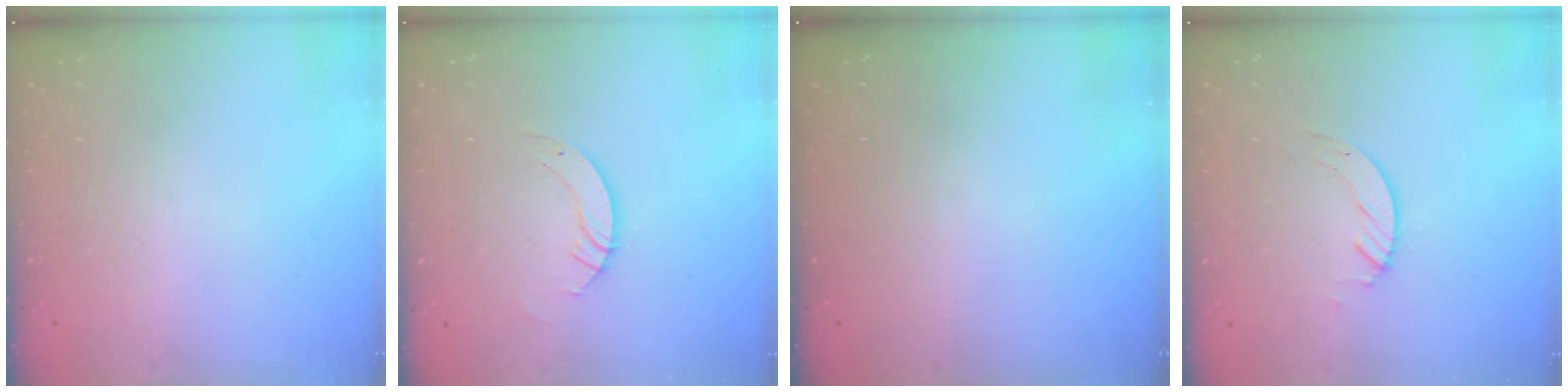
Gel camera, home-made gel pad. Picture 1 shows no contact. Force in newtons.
{"total": 3.8, "press": 3.7, "slide": 0.4}
{"total": 0.0}
{"total": 2.7, "press": 2.7, "slide": 0.2}